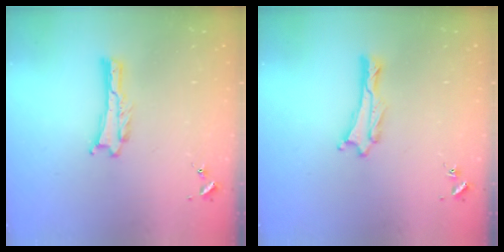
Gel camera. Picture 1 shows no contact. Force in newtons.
{"total": 0.6, "press": 0.5, "slide": 0.1}